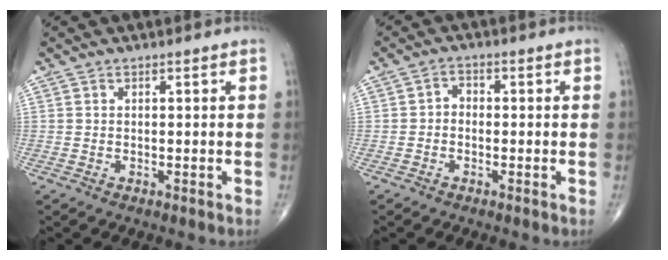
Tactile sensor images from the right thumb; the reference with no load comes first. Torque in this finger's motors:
{"motor_torque": [-0.24, 0.16, 0.20, -0.09, 0.00]}